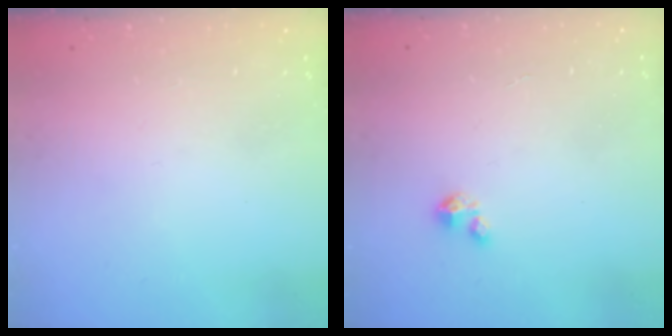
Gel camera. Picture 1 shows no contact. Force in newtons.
{"total": 2.0, "press": 2.0, "slide": 0.1}